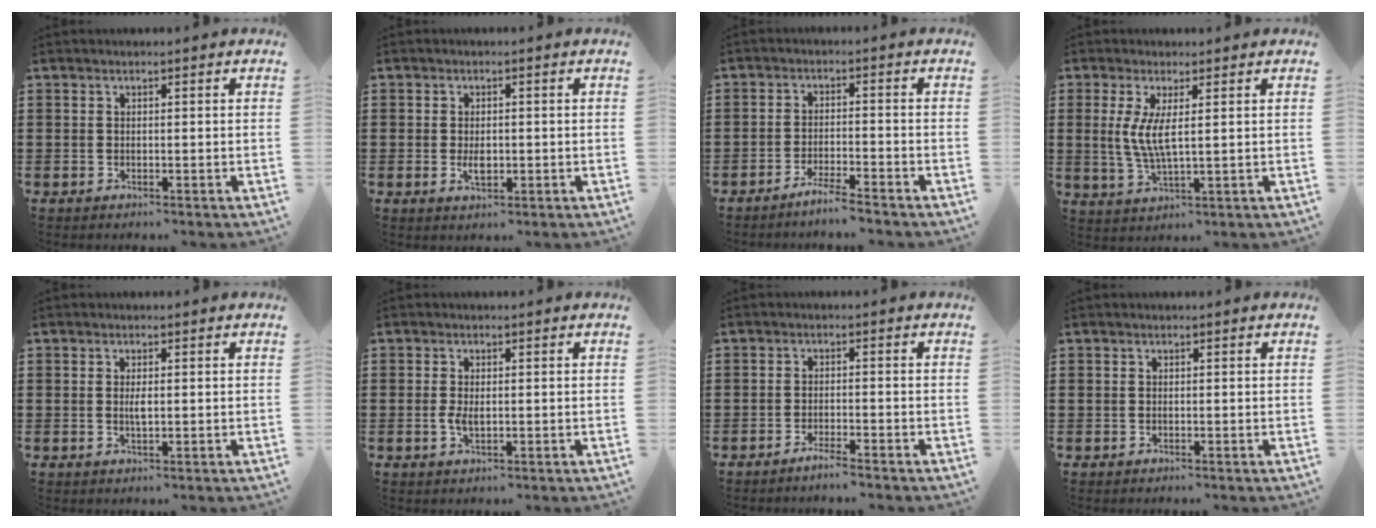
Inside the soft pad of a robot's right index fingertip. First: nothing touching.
{"total": 2.4, "force": [-0.3, 1.2, 2.1], "torque": [-0.040, 0.001, -0.006]}
{"total": 3.4, "force": [-3.2, -0.4, 1.2], "torque": [-0.027, -0.002, -0.064]}
{"total": 5.0, "force": [0.9, 1.0, 4.8], "torque": [-0.103, -0.006, 0.013]}
{"total": 2.0, "force": [0.0, 0.6, 1.9], "torque": [-0.037, 0.001, -0.001]}
{"total": 2.3, "force": [-0.2, 1.1, 2.0], "torque": [-0.046, 0.000, -0.007]}
{"total": 2.1, "force": [-1.8, -0.1, 0.9], "torque": [-0.016, 0.001, -0.034]}
{"total": 0.0}